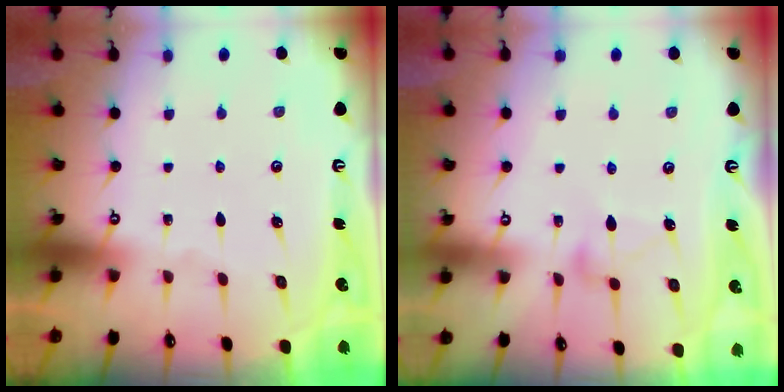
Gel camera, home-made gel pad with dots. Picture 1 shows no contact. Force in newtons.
{"total": 10.1, "press": 10.1, "slide": 0.5}